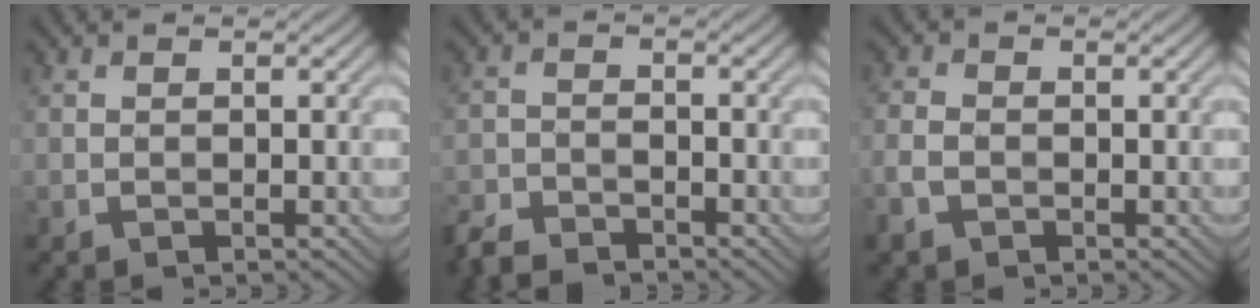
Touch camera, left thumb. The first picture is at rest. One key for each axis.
{"total": 4.1, "fx": -3.7, "fy": 1.2, "fz": 1.2, "tx": -0.023, "ty": -0.008, "tz": -0.082}
{"total": 3.1, "fx": -1.3, "fy": 2.2, "fz": 1.7, "tx": -0.050, "ty": -0.005, "tz": -0.034}